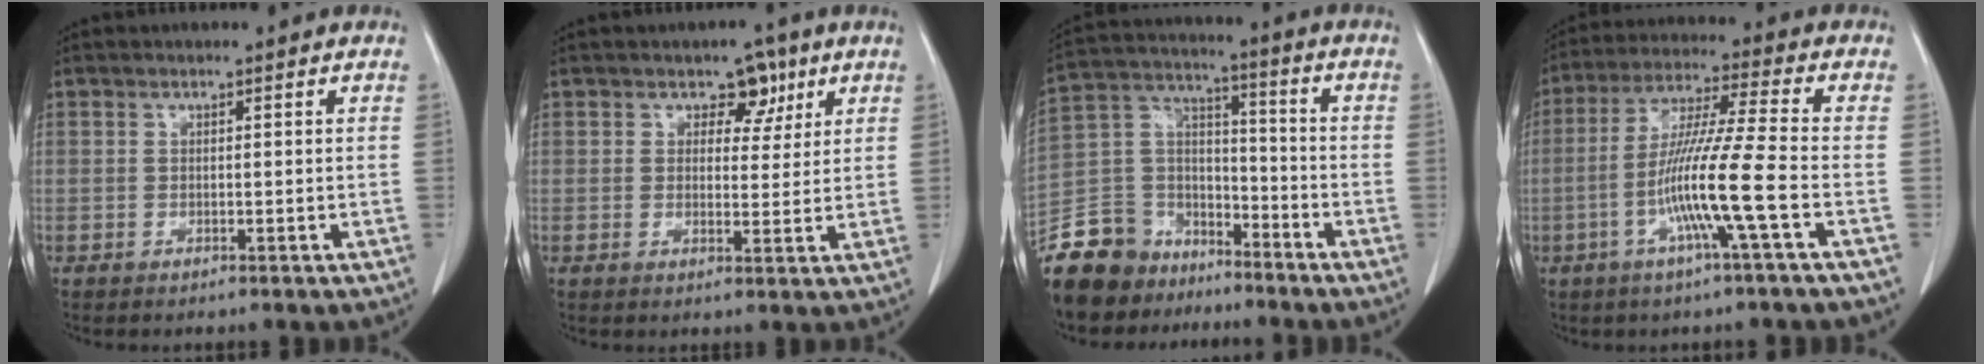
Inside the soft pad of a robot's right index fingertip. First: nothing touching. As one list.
[{"total": 6.1, "force": [2.8, 4.1, 3.4], "torque": [-0.048, 0.017, 0.045]}, {"total": 17.1, "force": [-13.6, 9.1, 4.8], "torque": [-0.119, 0.039, -0.253]}, {"total": 12.5, "force": [-4.0, -1.0, 11.8], "torque": [-0.230, -0.008, -0.081]}]